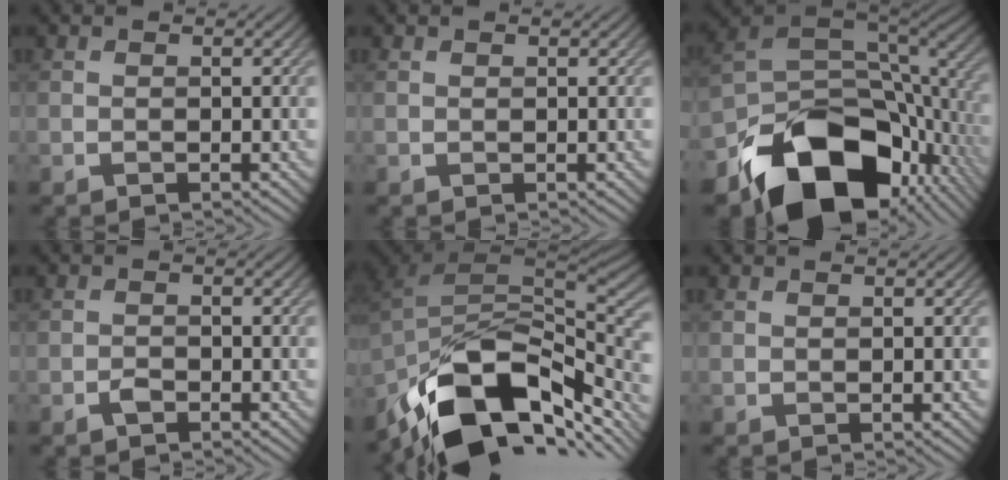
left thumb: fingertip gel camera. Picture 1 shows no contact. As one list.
[{"total": 0.0}, {"total": 17.2, "force": [-9.1, 10.5, 10.2], "torque": [-0.182, -0.046, -0.132]}, {"total": 1.1, "force": [-0.8, 0.6, 0.6], "torque": [-0.009, 0.002, -0.017]}, {"total": 16.2, "force": [-9.6, 8.3, 10.1], "torque": [-0.207, -0.016, -0.160]}, {"total": 0.0}]